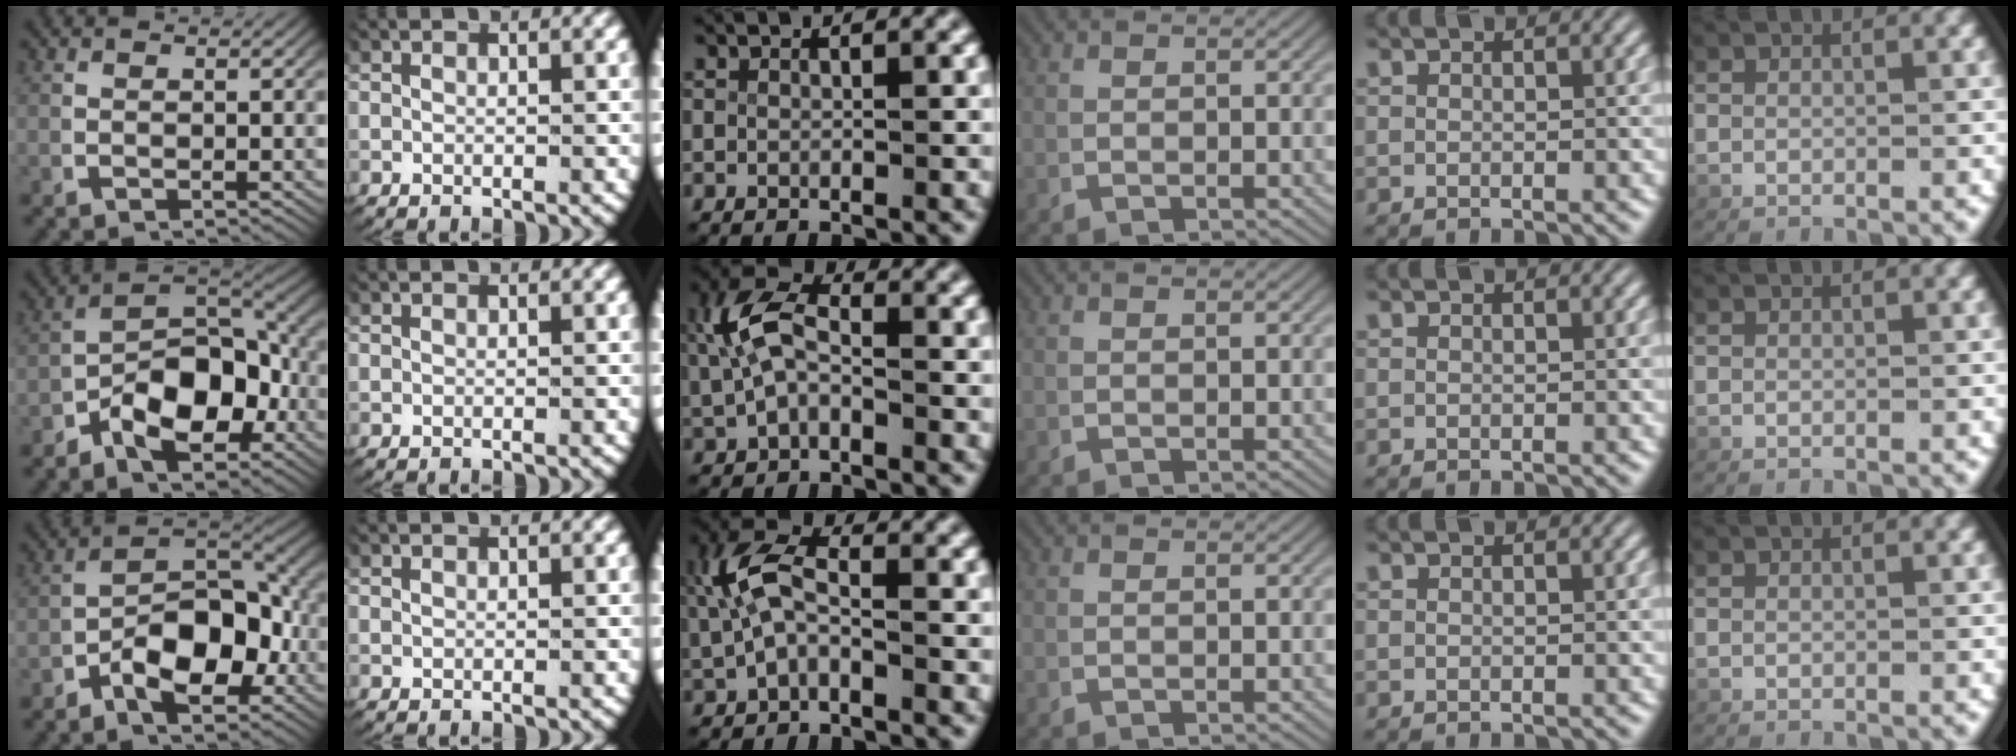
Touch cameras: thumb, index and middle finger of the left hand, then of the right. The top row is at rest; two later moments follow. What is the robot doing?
{"motion": "lift_and_place", "object": "fork"}